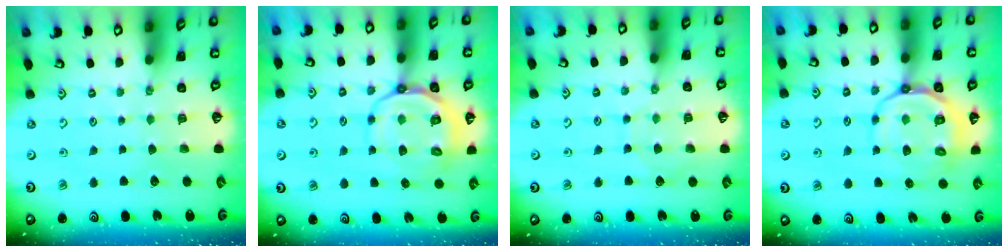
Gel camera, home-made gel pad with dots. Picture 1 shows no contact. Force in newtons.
{"total": 12.1, "press": 12.0, "slide": 2.0}
{"total": 5.6, "press": 5.6, "slide": 0.5}
{"total": 12.1, "press": 12.0, "slide": 2.0}